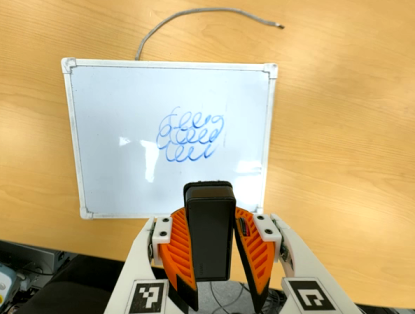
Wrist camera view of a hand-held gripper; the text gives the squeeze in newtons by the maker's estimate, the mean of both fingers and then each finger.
{"total": 10.8, "left": 9.2, "right": 12.4}